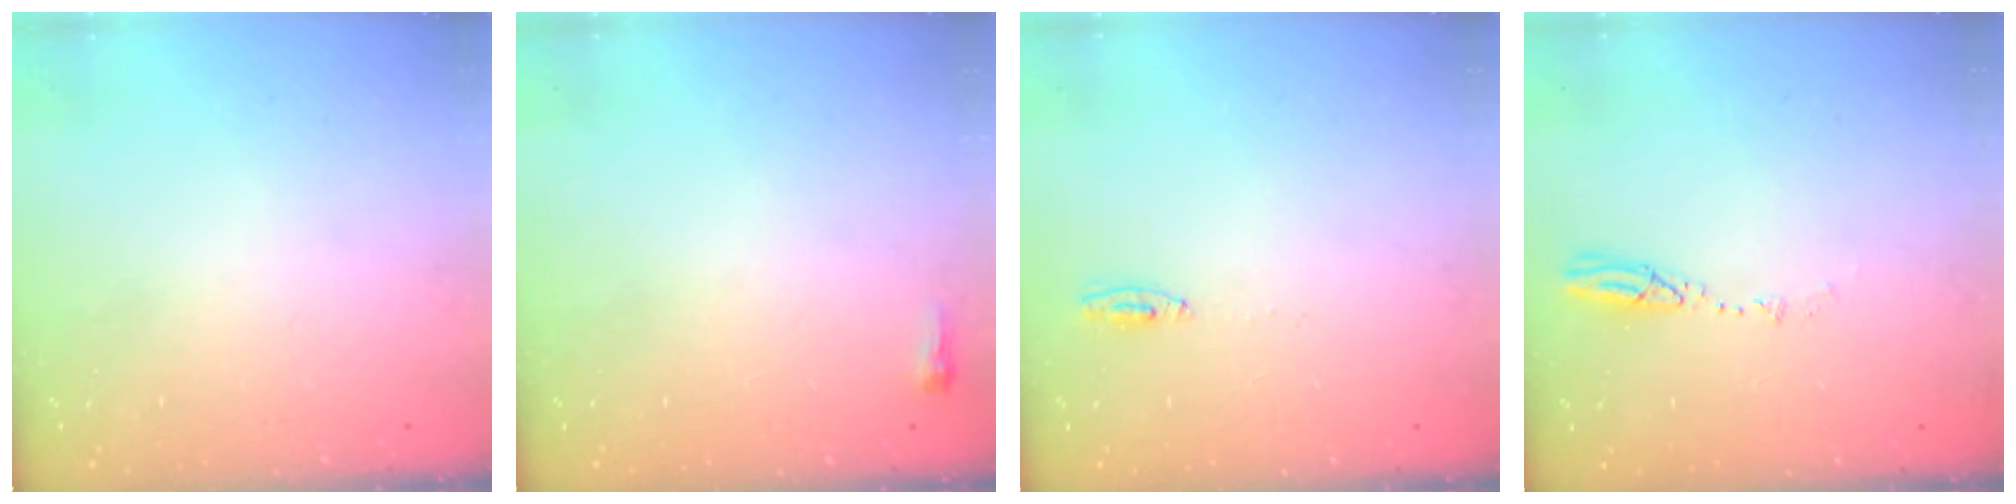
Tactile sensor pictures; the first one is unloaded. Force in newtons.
{"total": 2.4, "press": 2.4, "slide": 0.6}
{"total": 4.2, "press": 2.6, "slide": 3.3}
{"total": 5.2, "press": 5.2, "slide": 0.4}